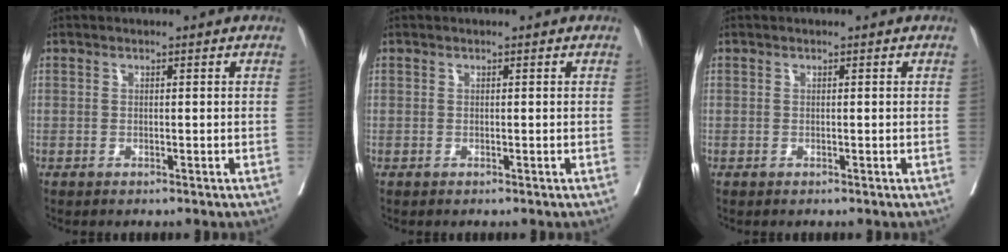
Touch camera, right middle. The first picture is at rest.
{"total": 0.0}
{"total": 0.0}